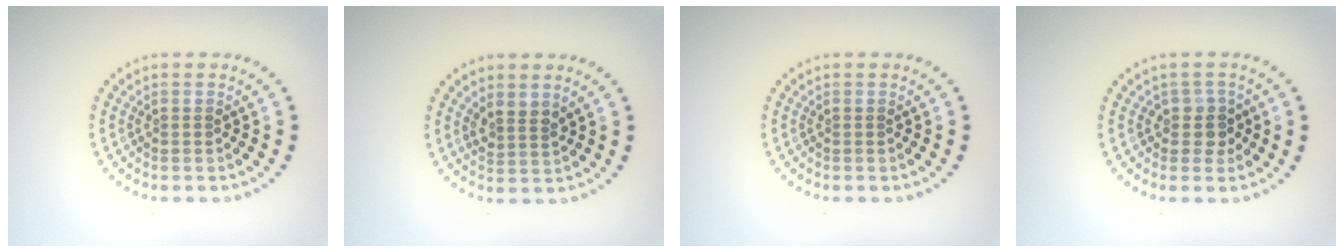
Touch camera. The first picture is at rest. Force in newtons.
{"total": 1.7, "press": 1.3, "slide": 1.2}
{"total": 0.0}
{"total": 2.0, "press": 1.6, "slide": 1.1}